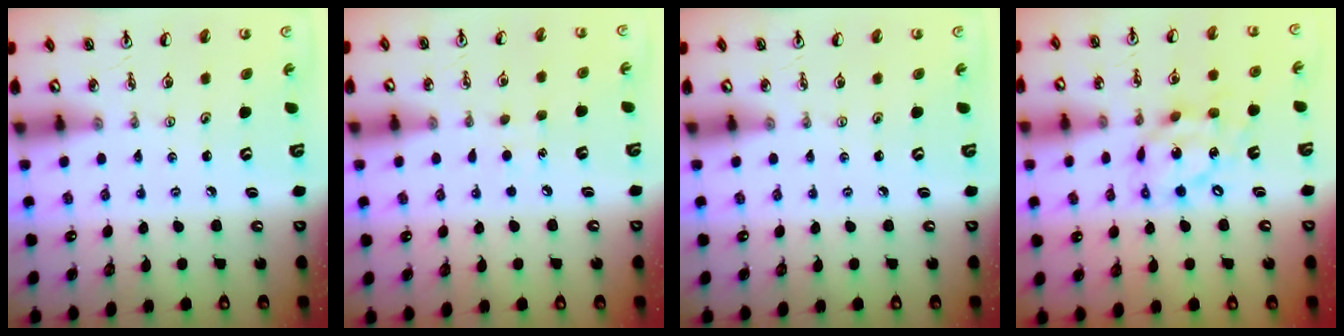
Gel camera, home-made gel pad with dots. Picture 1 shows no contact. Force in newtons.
{"total": 5.5, "press": 5.4, "slide": 0.5}
{"total": 0.0}
{"total": 13.4, "press": 13.4, "slide": 1.0}